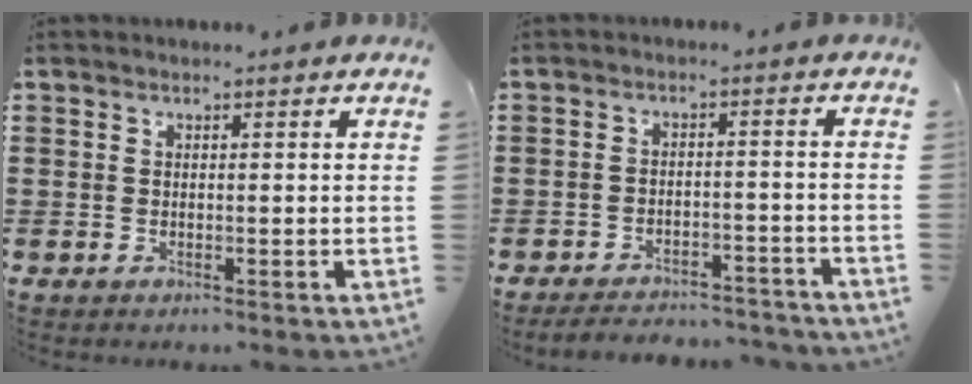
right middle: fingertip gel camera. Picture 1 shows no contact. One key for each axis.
{"total": 4.1, "fx": -4.0, "fy": 0.5, "fz": 0.4, "tx": -0.008, "ty": 0.004, "tz": -0.085}